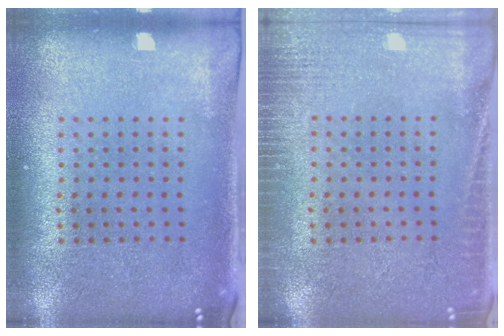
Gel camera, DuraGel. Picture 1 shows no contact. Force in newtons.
{"total": 2.7, "press": 2.7, "slide": 0.5}